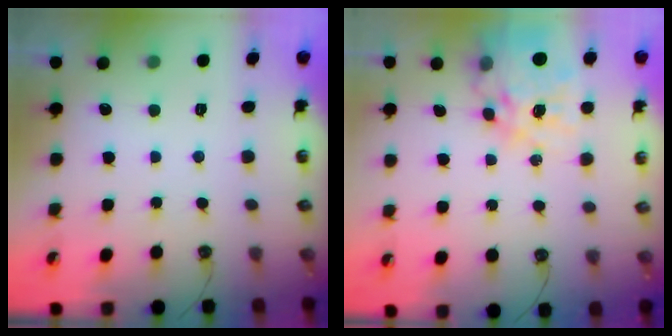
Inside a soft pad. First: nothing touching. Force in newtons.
{"total": 16.7, "press": 16.6, "slide": 1.5}